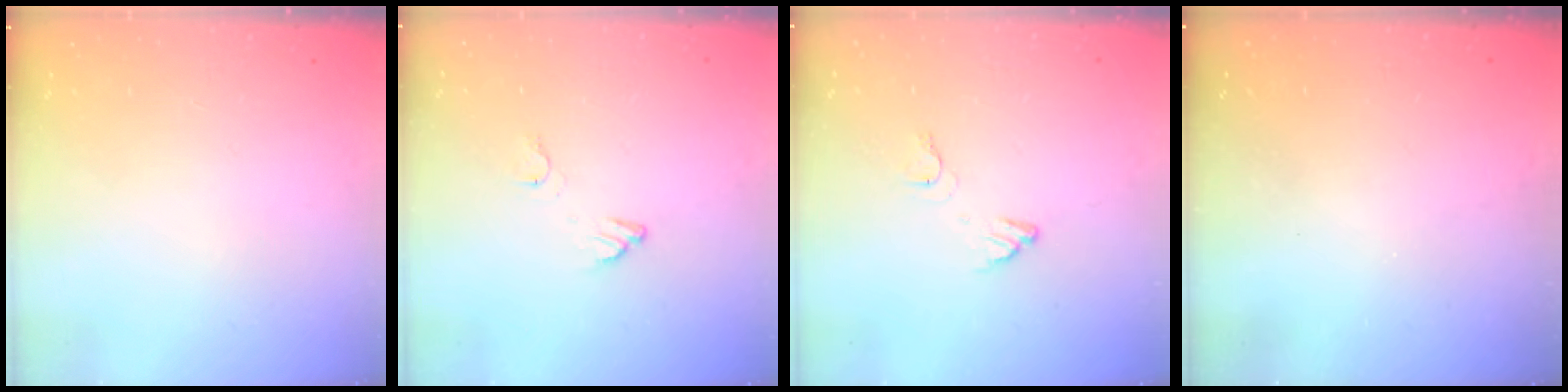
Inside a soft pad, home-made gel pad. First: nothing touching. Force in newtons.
{"total": 4.1, "press": 4.1, "slide": 0.2}
{"total": 4.7, "press": 4.6, "slide": 0.3}
{"total": 3.1, "press": 3.1, "slide": 0.1}